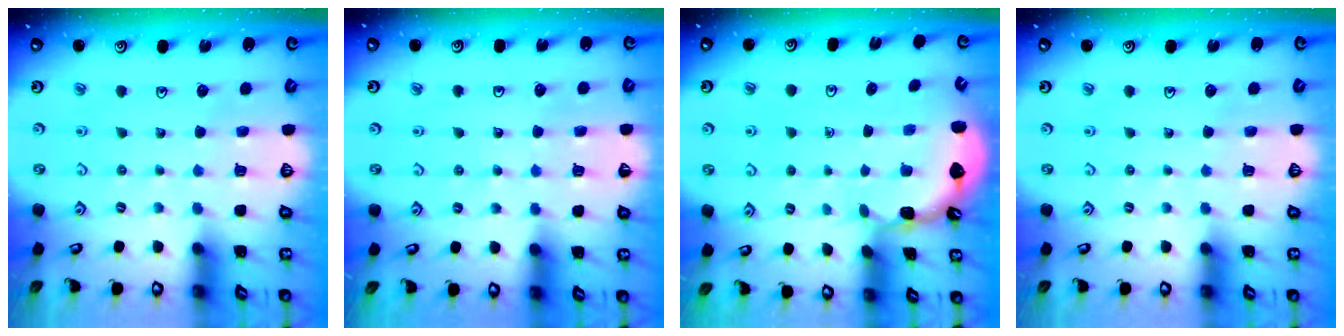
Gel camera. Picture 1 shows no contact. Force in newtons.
{"total": 3.0, "press": 3.0, "slide": 0.2}
{"total": 1.9, "press": 1.9, "slide": 0.2}
{"total": 0.0}